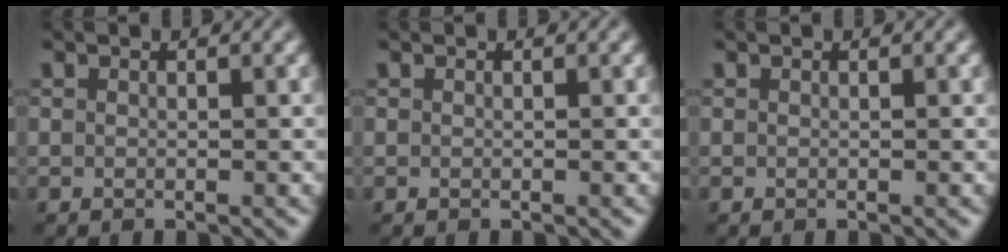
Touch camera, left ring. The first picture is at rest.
{"total": 0.0}
{"total": 0.0}